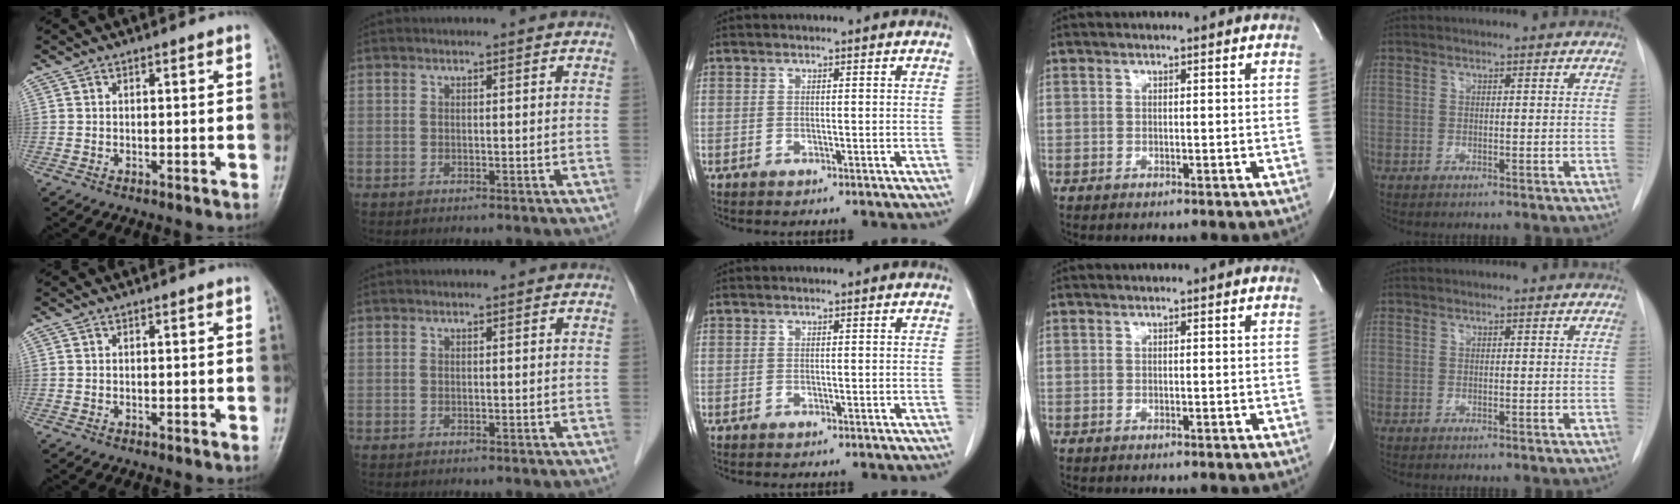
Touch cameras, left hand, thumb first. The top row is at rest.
{}